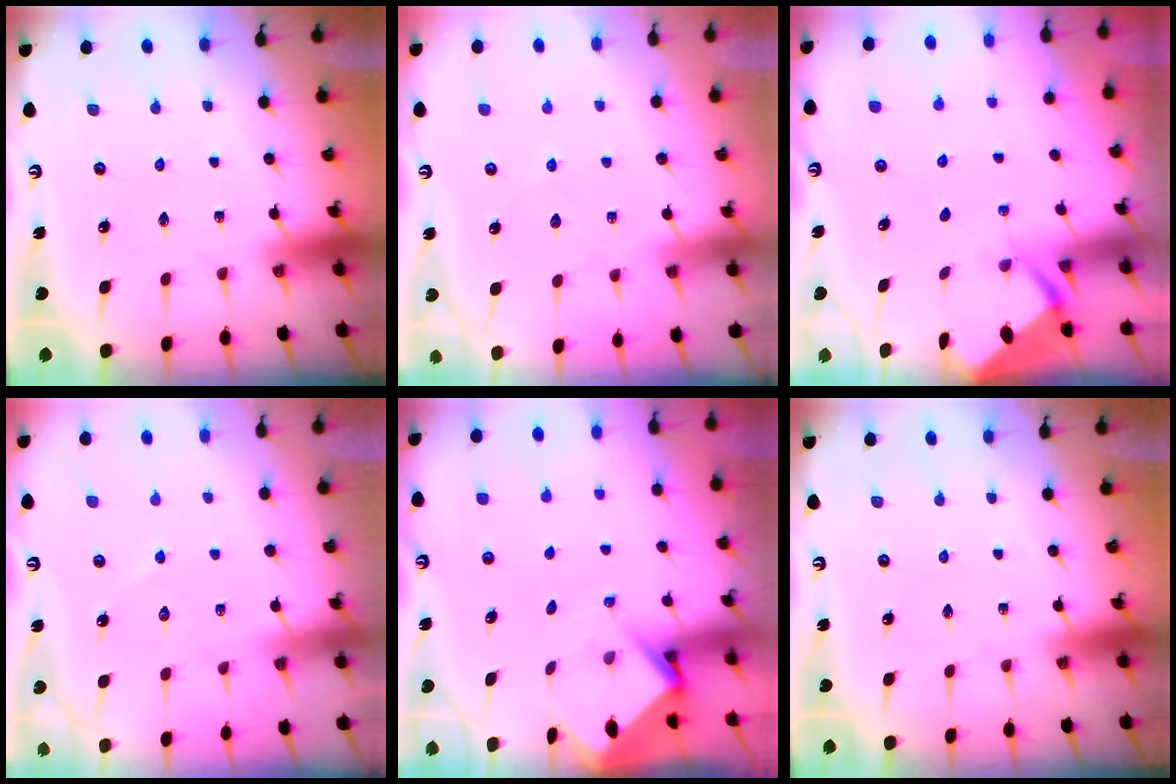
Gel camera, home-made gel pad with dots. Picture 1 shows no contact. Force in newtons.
{"total": 2.3, "press": 2.3, "slide": 0.4}
{"total": 2.6, "press": 2.6, "slide": 0.4}
{"total": 5.0, "press": 4.9, "slide": 0.6}
{"total": 3.8, "press": 3.8, "slide": 0.3}
{"total": 0.0}